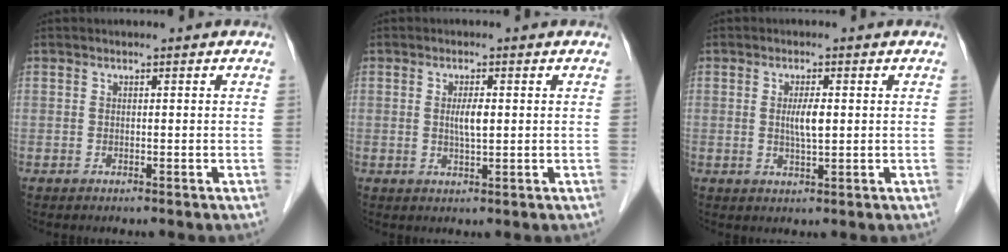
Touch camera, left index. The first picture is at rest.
{"total": 2.7, "force": [0.3, 0.4, 2.7], "torque": [-0.050, -0.001, 0.007]}
{"total": 3.2, "force": [0.4, 0.4, 3.1], "torque": [-0.059, -0.002, 0.007]}